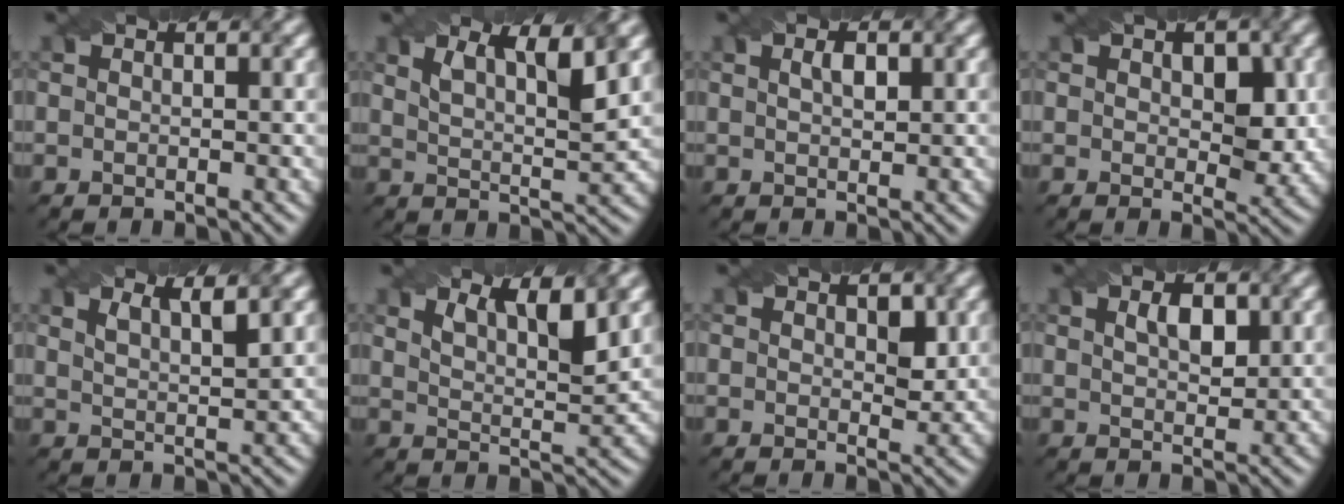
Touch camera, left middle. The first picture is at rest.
{"total": 5.1, "force": [3.1, 1.4, 3.9], "torque": [-0.052, 0.011, 0.038]}
{"total": 1.4, "force": [0.6, 0.6, 1.1], "torque": [-0.024, 0.002, 0.013]}
{"total": 4.1, "force": [0.9, 2.4, 3.2], "torque": [-0.042, -0.008, 0.016]}
{"total": 3.2, "force": [2.0, 1.0, 2.2], "torque": [-0.019, 0.011, 0.020]}
{"total": 5.1, "force": [3.3, 1.6, 3.6], "torque": [-0.045, 0.012, 0.040]}
{"total": 2.0, "force": [0.7, 1.2, 1.5], "torque": [-0.018, -0.006, 0.015]}
{"total": 2.5, "force": [1.0, 1.2, 2.0], "torque": [-0.038, 0.002, 0.022]}